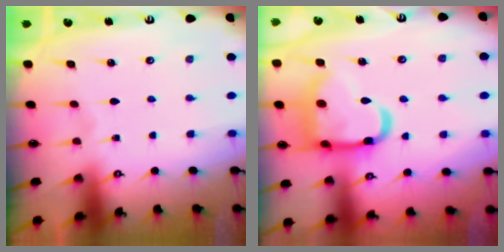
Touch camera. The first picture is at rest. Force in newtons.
{"total": 19.5, "press": 19.4, "slide": 1.8}